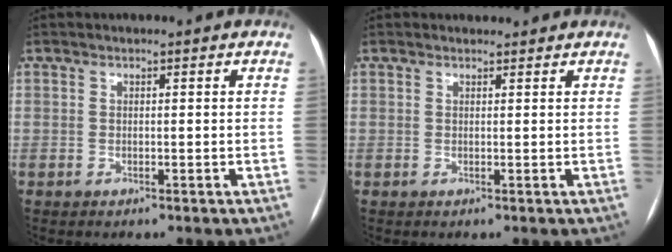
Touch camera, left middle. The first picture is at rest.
{"total": 1.3, "force": [1.3, 0.4, 0.0], "torque": [-0.008, 0.009, 0.018]}